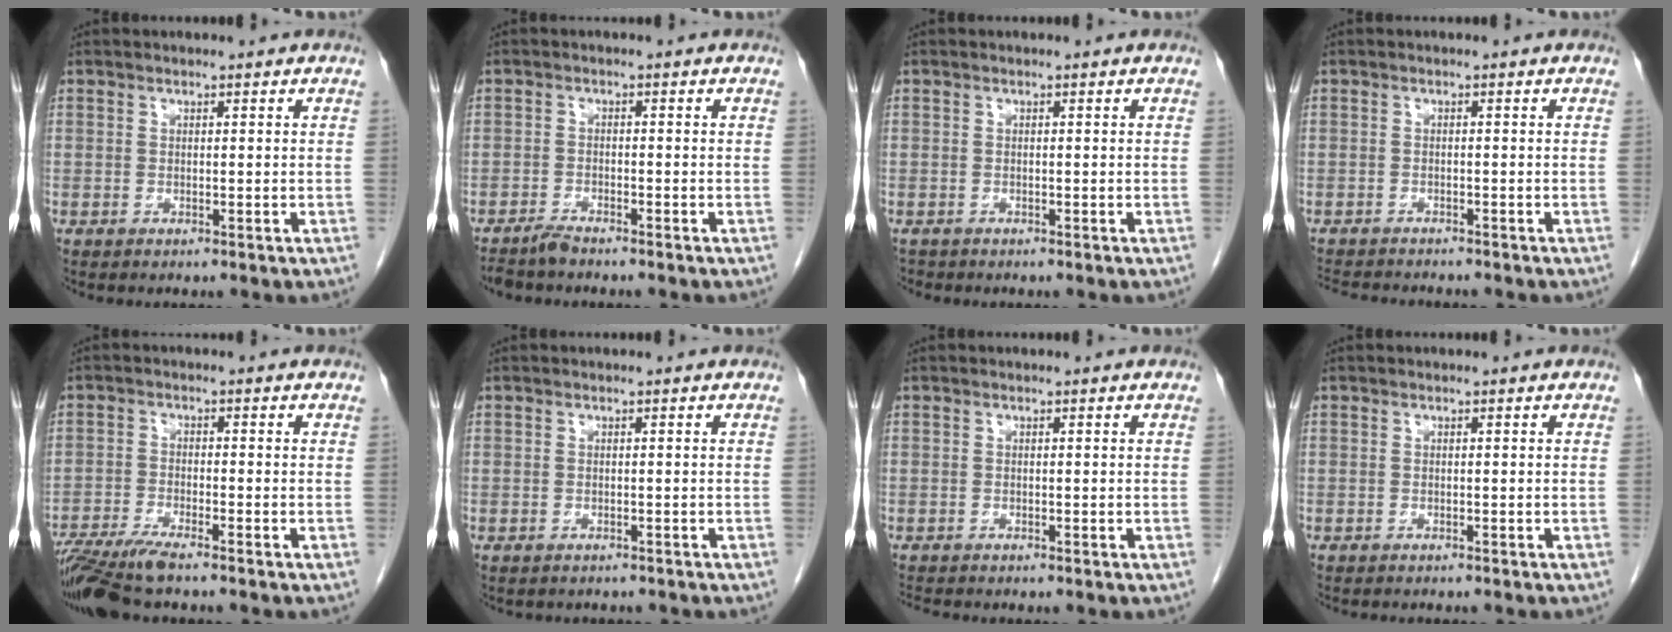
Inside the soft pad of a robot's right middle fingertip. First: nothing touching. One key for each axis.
{"total": 2.5, "fx": -2.3, "fy": 0.0, "fz": 0.8, "tx": -0.019, "ty": -0.009, "tz": -0.044}
{"total": 2.3, "fx": -1.9, "fy": 1.2, "fz": -0.3, "tx": -0.002, "ty": 0.000, "tz": -0.031}
{"total": 7.1, "fx": -6.6, "fy": 1.1, "fz": 2.2, "tx": -0.033, "ty": -0.007, "tz": -0.100}
{"total": 8.4, "fx": -7.0, "fy": 0.4, "fz": 4.7, "tx": -0.079, "ty": -0.021, "tz": -0.122}
{"total": 2.9, "fx": -2.5, "fy": 1.2, "fz": 0.6, "tx": -0.011, "ty": -0.001, "tz": -0.028}
{"total": 2.4, "fx": -2.2, "fy": 0.5, "fz": 0.9, "tx": -0.017, "ty": -0.006, "tz": -0.031}
{"total": 2.9, "fx": -2.6, "fy": 0.6, "fz": 1.2, "tx": -0.017, "ty": -0.004, "tz": -0.027}